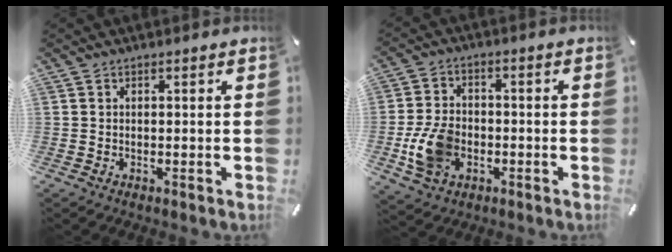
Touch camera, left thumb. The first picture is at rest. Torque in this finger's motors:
{"motor_torque": [1.36, 1.97, 0.90, 0.29, 0.10]}